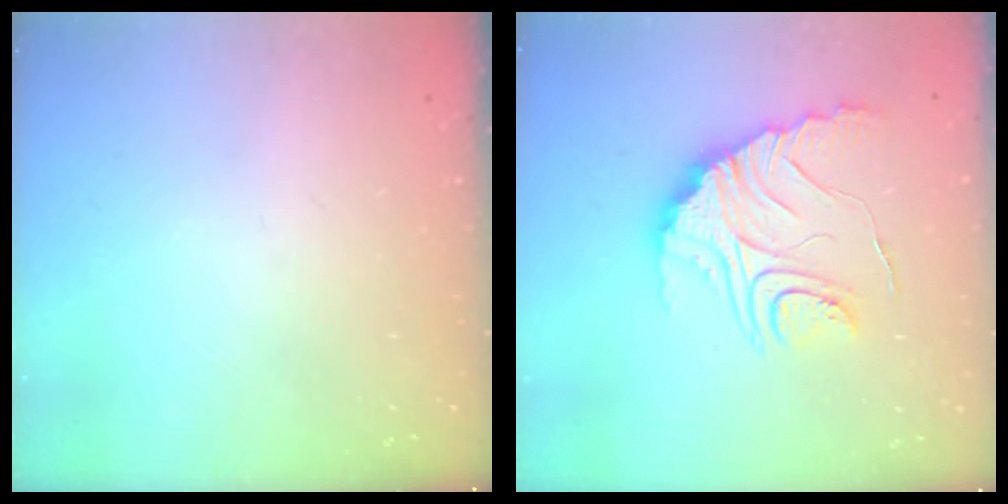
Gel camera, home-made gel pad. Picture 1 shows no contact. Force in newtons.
{"total": 13.3, "press": 13.3, "slide": 0.6}